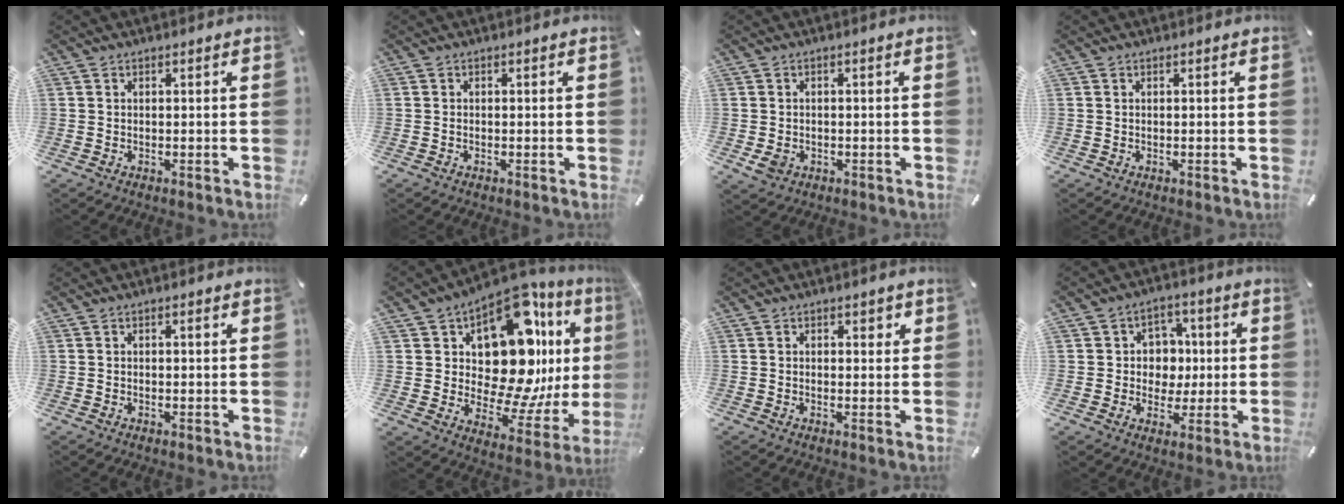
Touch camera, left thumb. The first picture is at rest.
{"total": 0.5, "force": [-0.3, 0.3, 0.3], "torque": [-0.007, -0.001, -0.006]}
{"total": 2.8, "force": [-0.8, 2.3, 1.5], "torque": [-0.038, -0.001, -0.017]}
{"total": 0.0}
{"total": 0.8, "force": [0.1, 0.3, 0.8], "torque": [-0.015, 0.003, 0.001]}
{"total": 22.5, "force": [7.4, 12.6, 17.2], "torque": [-0.268, -0.075, 0.128]}
{"total": 1.5, "force": [0.5, 1.2, 0.8], "torque": [0.000, 0.000, 0.004]}
{"total": 7.5, "force": [0.3, 7.2, 2.2], "torque": [-0.032, 0.004, 0.006]}